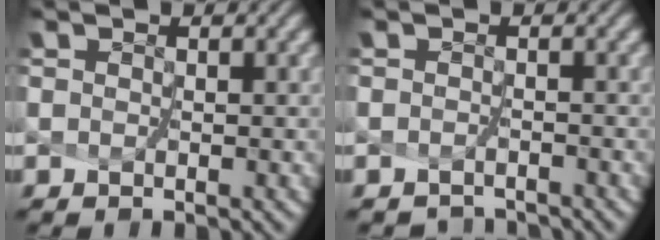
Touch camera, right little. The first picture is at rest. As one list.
[{"total": 2.1, "force": [-2.0, 0.1, -0.4], "torque": [0.008, -0.011, -0.038]}]